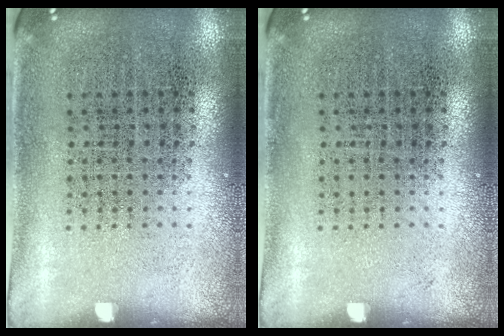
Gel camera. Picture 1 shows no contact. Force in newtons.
{"total": 0.0}